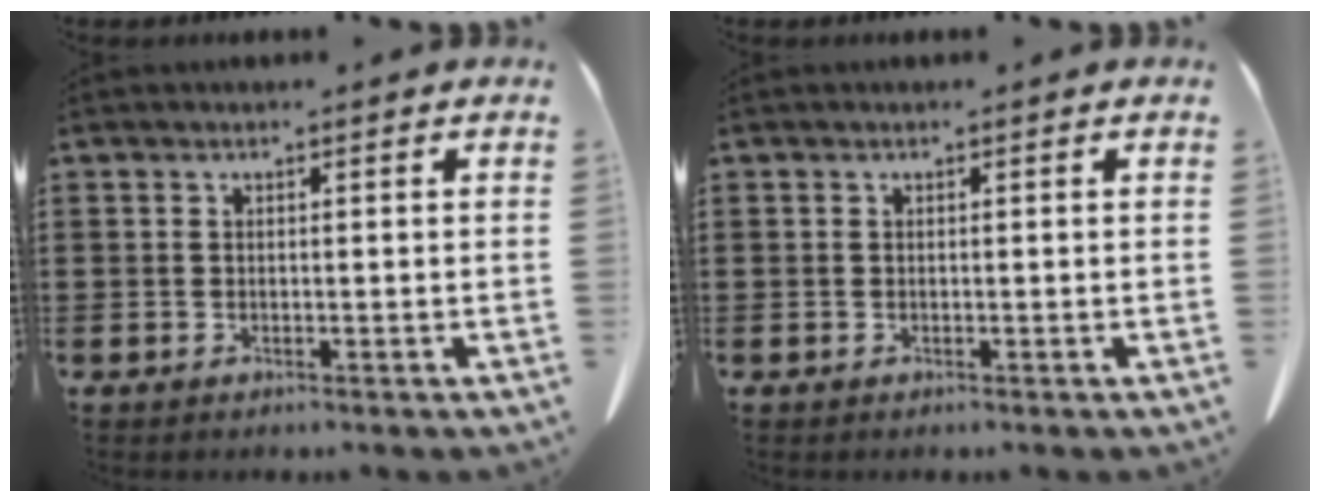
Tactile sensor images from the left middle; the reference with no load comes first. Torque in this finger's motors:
{"motor_torque": [-0.98, -1.15, 0.02, -0.01]}